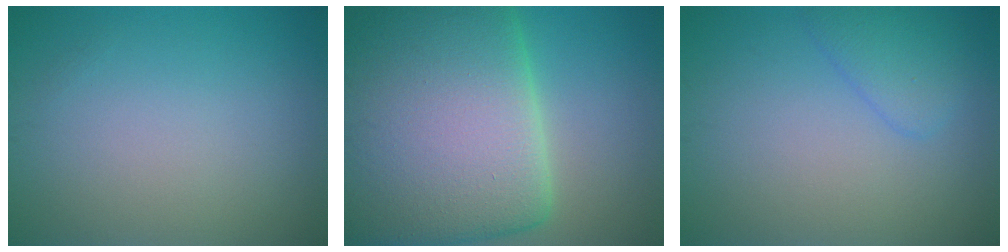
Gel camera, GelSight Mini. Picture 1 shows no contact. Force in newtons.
{"total": 21.4, "press": 21.4, "slide": 0.8}
{"total": 2.2, "press": 2.1, "slide": 0.2}